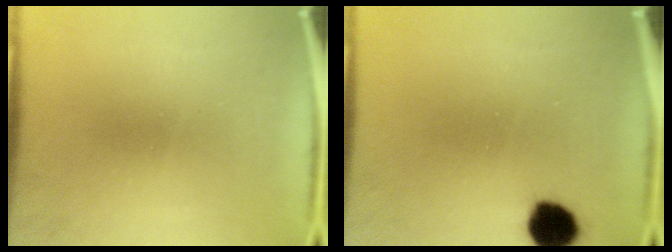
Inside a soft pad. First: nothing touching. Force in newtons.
{"total": 7.3}